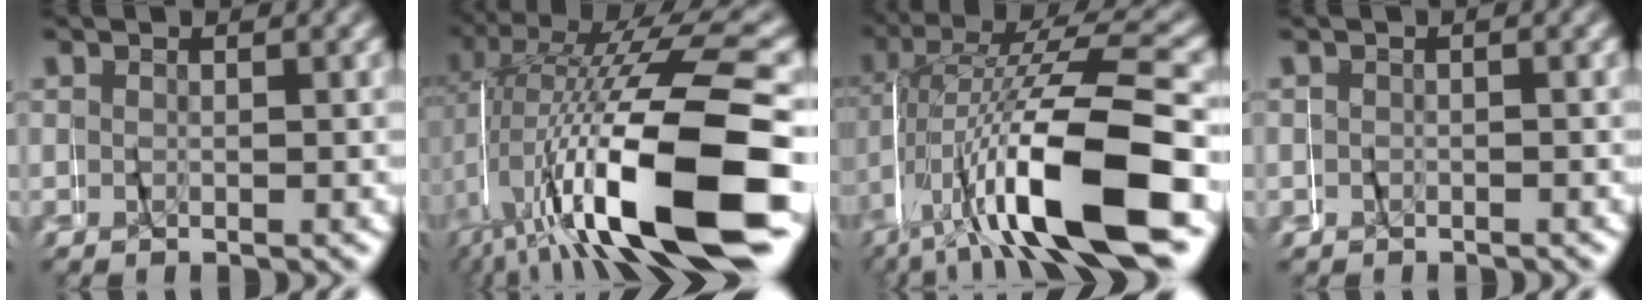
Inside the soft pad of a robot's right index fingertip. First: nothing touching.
{"total": 14.1, "force": [-3.0, 4.3, 13.1], "torque": [-0.223, -0.002, -0.027]}
{"total": 10.1, "force": [-1.7, 3.5, 9.4], "torque": [-0.173, 0.014, -0.021]}
{"total": 0.6, "force": [-0.1, 0.4, -0.5], "torque": [-0.004, 0.007, -0.005]}